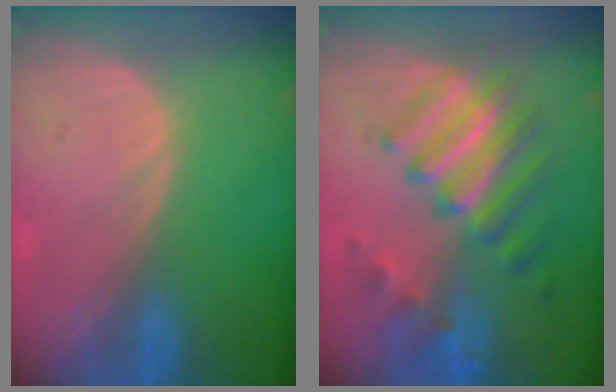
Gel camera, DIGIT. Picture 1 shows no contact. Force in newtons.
{"total": 9.1, "press": 8.5, "slide": 3.1}